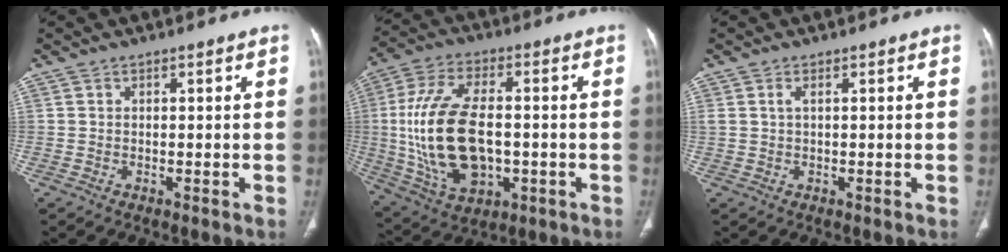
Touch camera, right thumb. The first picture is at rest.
{"total": 20.2, "force": [-0.9, 11.2, 16.8], "torque": [-0.334, 0.003, -0.003]}
{"total": 1.2, "force": [0.5, 0.5, 1.0], "torque": [-0.029, 0.004, 0.012]}